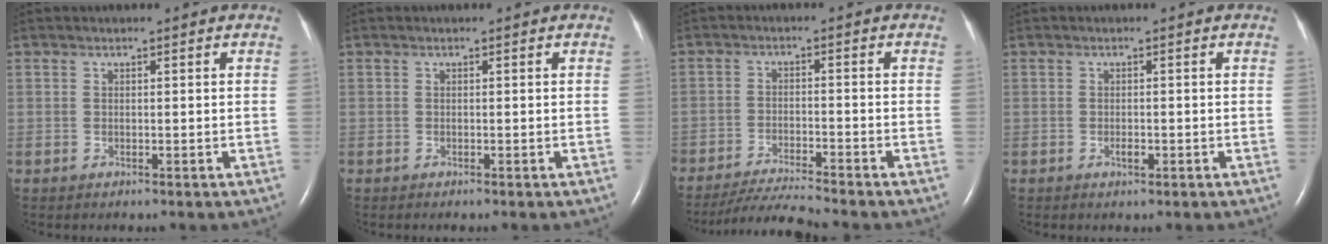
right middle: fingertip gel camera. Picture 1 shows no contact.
{"total": 0.5, "force": [-0.4, 0.0, 0.3], "torque": [-0.008, -0.001, -0.007]}
{"total": 6.3, "force": [-5.9, -1.4, 1.4], "torque": [-0.026, -0.018, -0.111]}
{"total": 1.0, "force": [-0.5, 0.4, 0.8], "torque": [-0.016, 0.000, -0.007]}